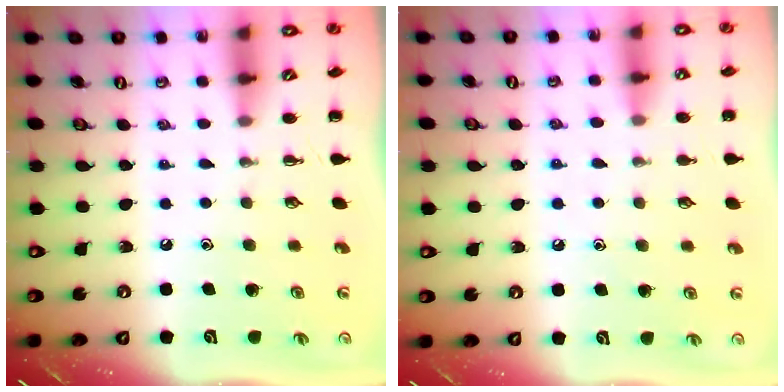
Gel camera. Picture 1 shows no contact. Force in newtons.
{"total": 6.6, "press": 6.3, "slide": 2.1}